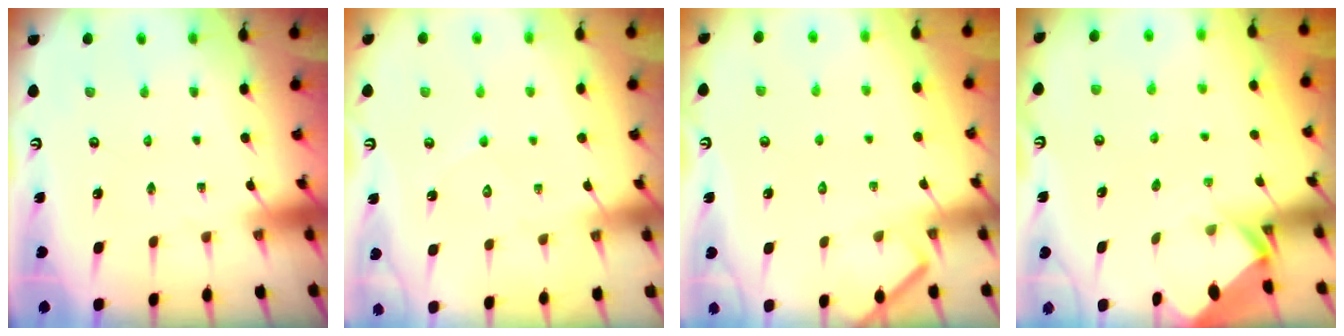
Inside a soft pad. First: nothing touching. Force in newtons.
{"total": 4.5, "press": 4.5, "slide": 0.4}
{"total": 4.1, "press": 4.1, "slide": 0.5}
{"total": 2.5, "press": 2.5, "slide": 0.2}